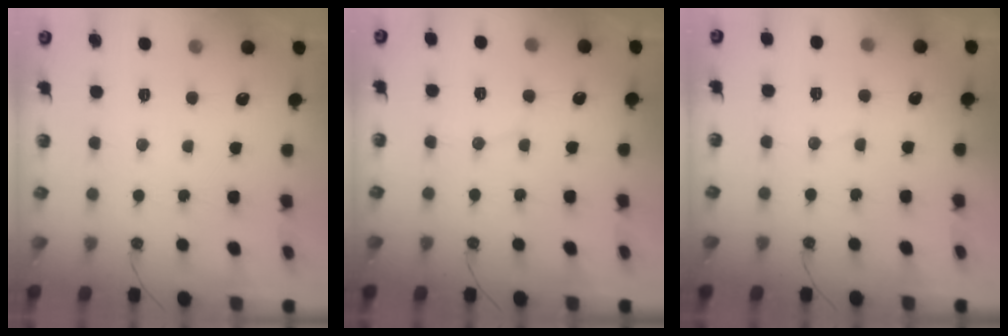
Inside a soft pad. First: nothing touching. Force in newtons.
{"total": 4.6, "press": 4.6, "slide": 0.6}
{"total": 2.2, "press": 2.0, "slide": 0.9}